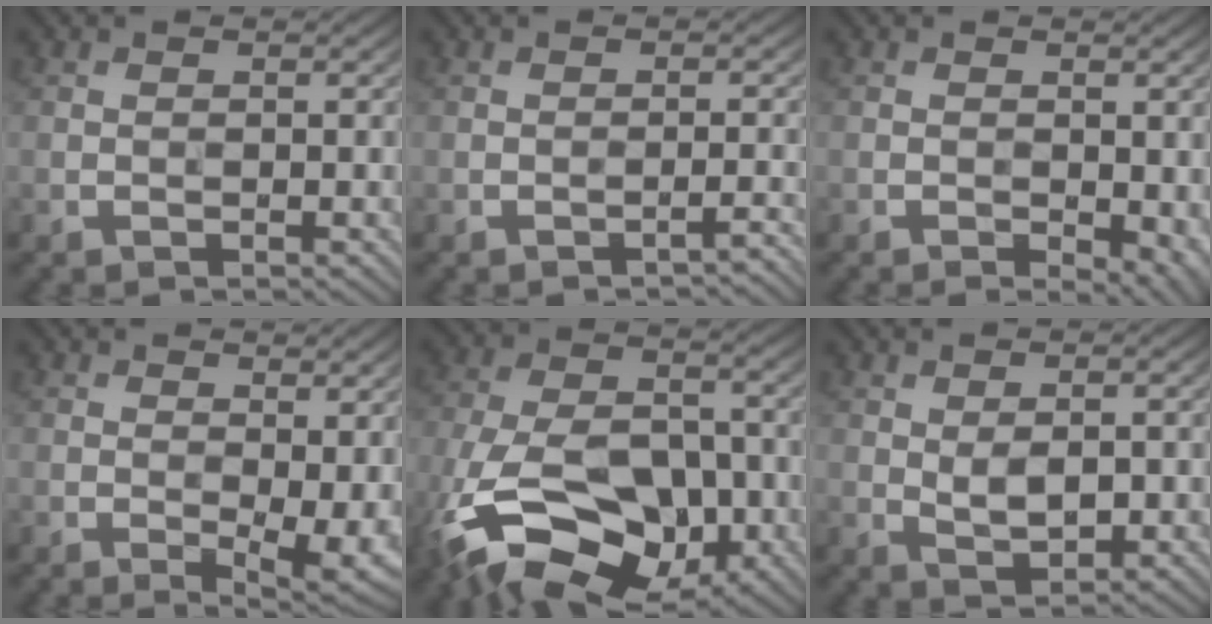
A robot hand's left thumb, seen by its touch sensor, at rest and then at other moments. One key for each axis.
{"total": 1.5, "fx": -1.3, "fy": -0.2, "fz": 0.7, "tx": -0.009, "ty": 0.014, "tz": -0.021}
{"total": 3.8, "fx": -1.2, "fy": 2.0, "fz": 3.0, "tx": -0.039, "ty": -0.010, "tz": -0.010}
{"total": 5.1, "fx": 0.3, "fy": 2.1, "fz": 4.7, "tx": -0.069, "ty": -0.005, "tz": 0.009}
{"total": 18.1, "fx": -8.5, "fy": 11.0, "fz": 11.6, "tx": -0.269, "ty": -0.036, "tz": -0.129}
{"total": 3.1, "fx": 0.3, "fy": 1.5, "fz": 2.7, "tx": -0.053, "ty": 0.001, "tz": 0.011}